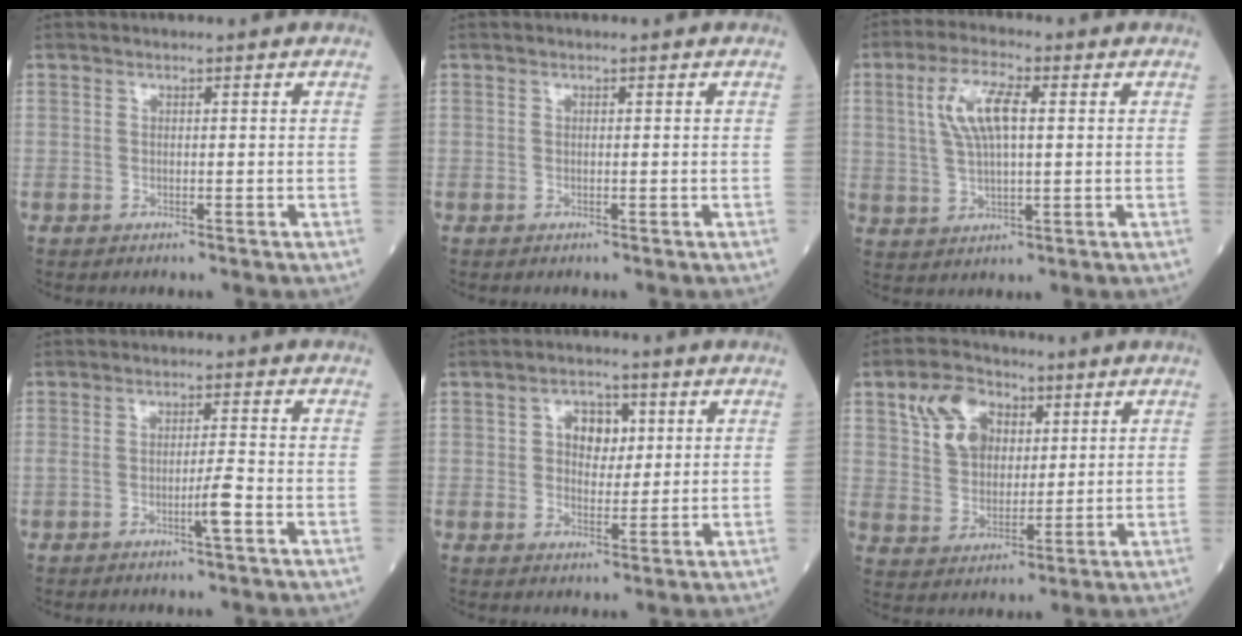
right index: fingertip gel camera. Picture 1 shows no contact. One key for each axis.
{"total": 0.0}
{"total": 8.0, "fx": 2.0, "fy": 2.2, "fz": 7.5, "tx": -0.158, "ty": 0.011, "tz": 0.041}
{"total": 3.0, "fx": -1.2, "fy": -0.2, "fz": 2.7, "tx": -0.050, "ty": -0.002, "tz": -0.019}
{"total": 4.9, "fx": 1.4, "fy": 3.2, "fz": 3.5, "tx": -0.053, "ty": 0.011, "tz": 0.024}
{"total": 9.2, "fx": 4.2, "fy": 6.3, "fz": 5.2, "tx": -0.113, "ty": 0.027, "tz": 0.084}